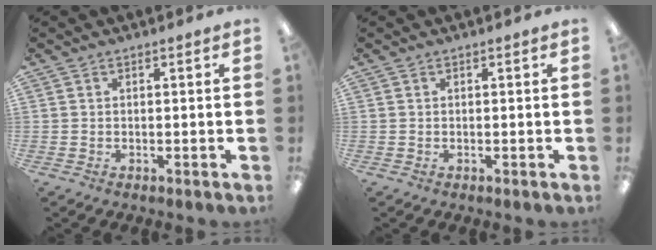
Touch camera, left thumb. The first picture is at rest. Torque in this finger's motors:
{"motor_torque": [0.00, 0.00, 0.05, -0.05, 0.00]}